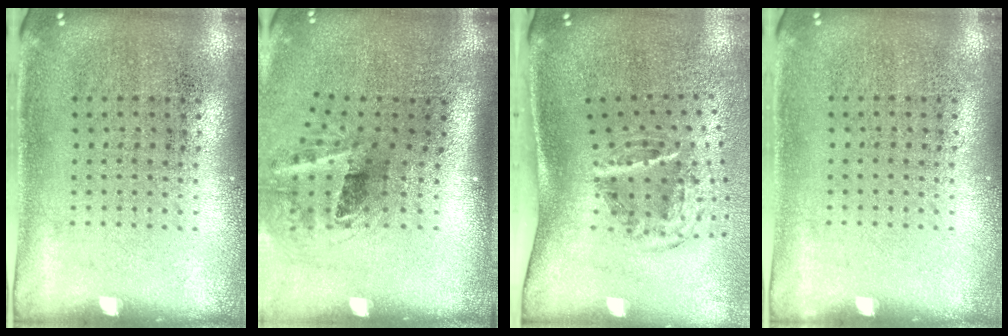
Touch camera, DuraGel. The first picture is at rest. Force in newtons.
{"total": 2.2, "press": 1.3, "slide": 1.7}
{"total": 2.0, "press": 1.2, "slide": 1.6}
{"total": 0.0}